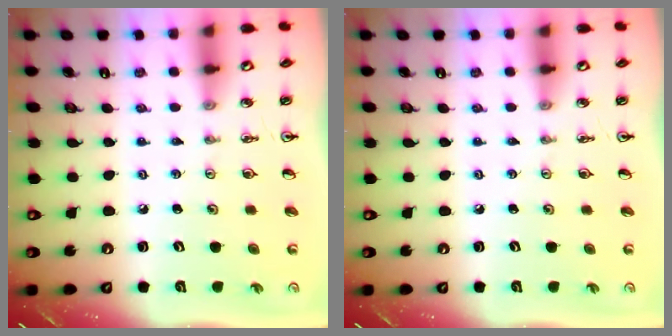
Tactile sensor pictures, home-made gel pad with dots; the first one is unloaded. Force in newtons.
{"total": 0.0}